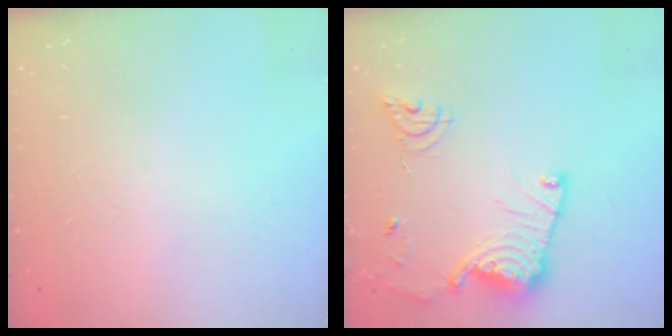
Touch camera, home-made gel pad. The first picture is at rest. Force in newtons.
{"total": 18.4, "press": 18.3, "slide": 1.9}